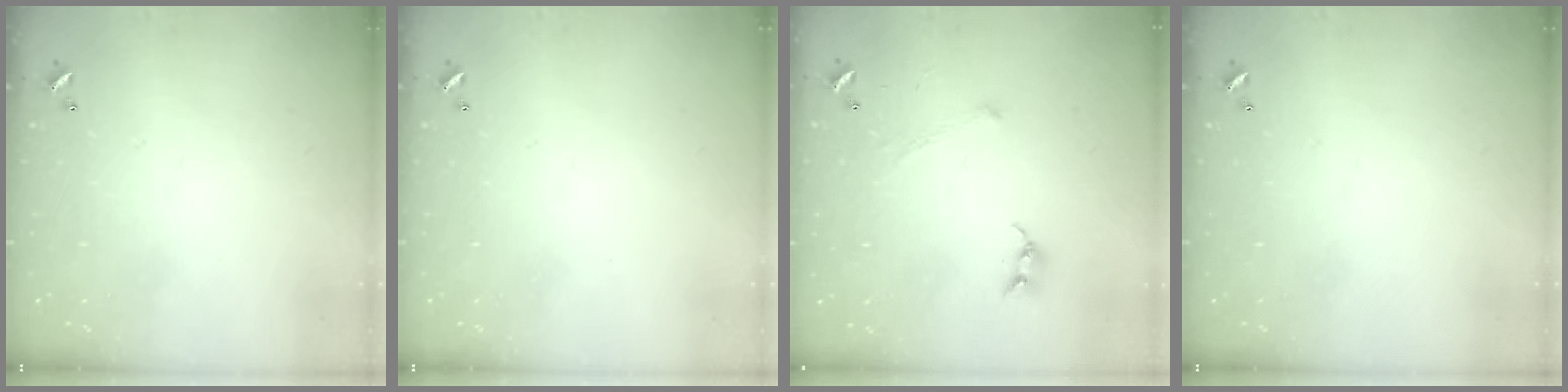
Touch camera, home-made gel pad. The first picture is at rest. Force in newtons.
{"total": 0.0}
{"total": 0.6, "press": 0.6, "slide": 0.3}
{"total": 0.0}